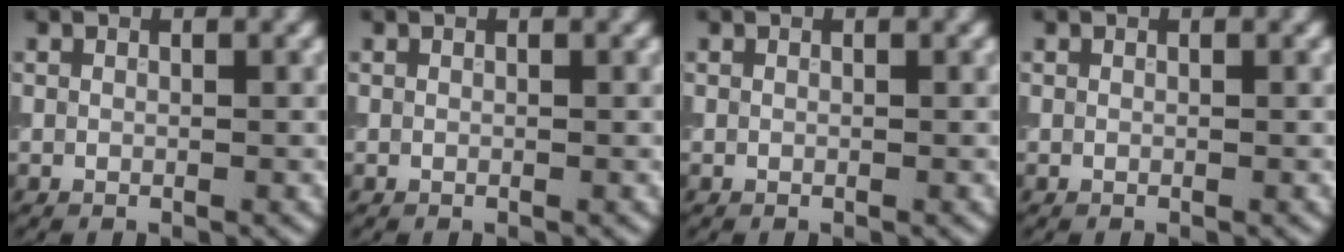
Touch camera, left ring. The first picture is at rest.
{"total": 0.0}
{"total": 0.0}
{"total": 0.0}